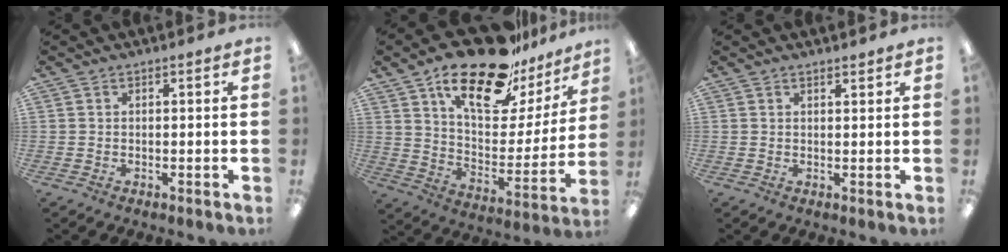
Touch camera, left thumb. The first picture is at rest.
{"total": 23.8, "force": [17.6, 8.9, 13.3], "torque": [-0.212, -0.111, 0.298]}
{"total": 1.2, "force": [1.2, 0.2, 0.3], "torque": [-0.006, -0.002, 0.022]}